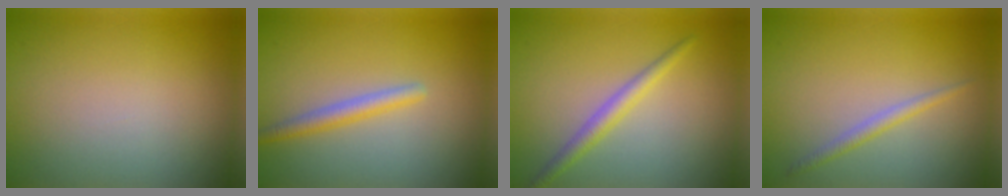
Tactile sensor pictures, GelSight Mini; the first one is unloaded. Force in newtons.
{"total": 2.0, "press": 2.0, "slide": 0.1}
{"total": 2.2, "press": 2.2, "slide": 0.0}
{"total": 1.4, "press": 1.4, "slide": 0.0}